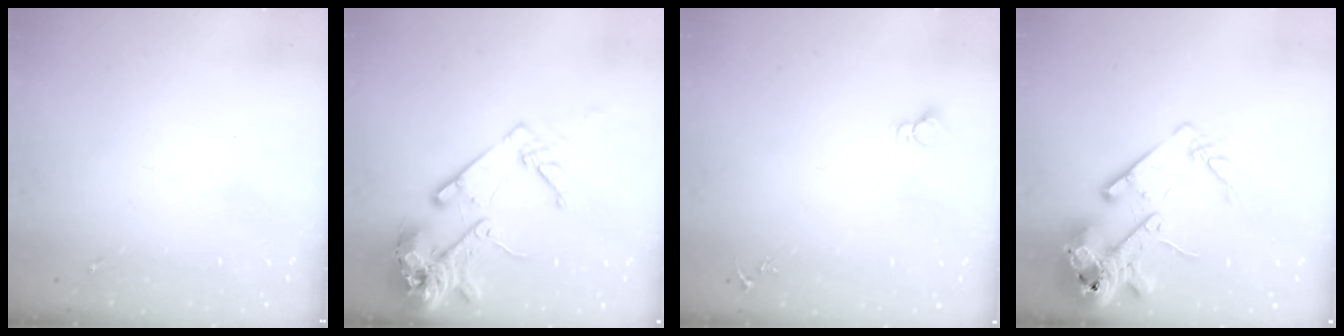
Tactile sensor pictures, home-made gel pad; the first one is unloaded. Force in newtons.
{"total": 17.0, "press": 16.8, "slide": 2.4}
{"total": 2.7, "press": 2.7, "slide": 0.2}
{"total": 16.1, "press": 15.9, "slide": 2.4}